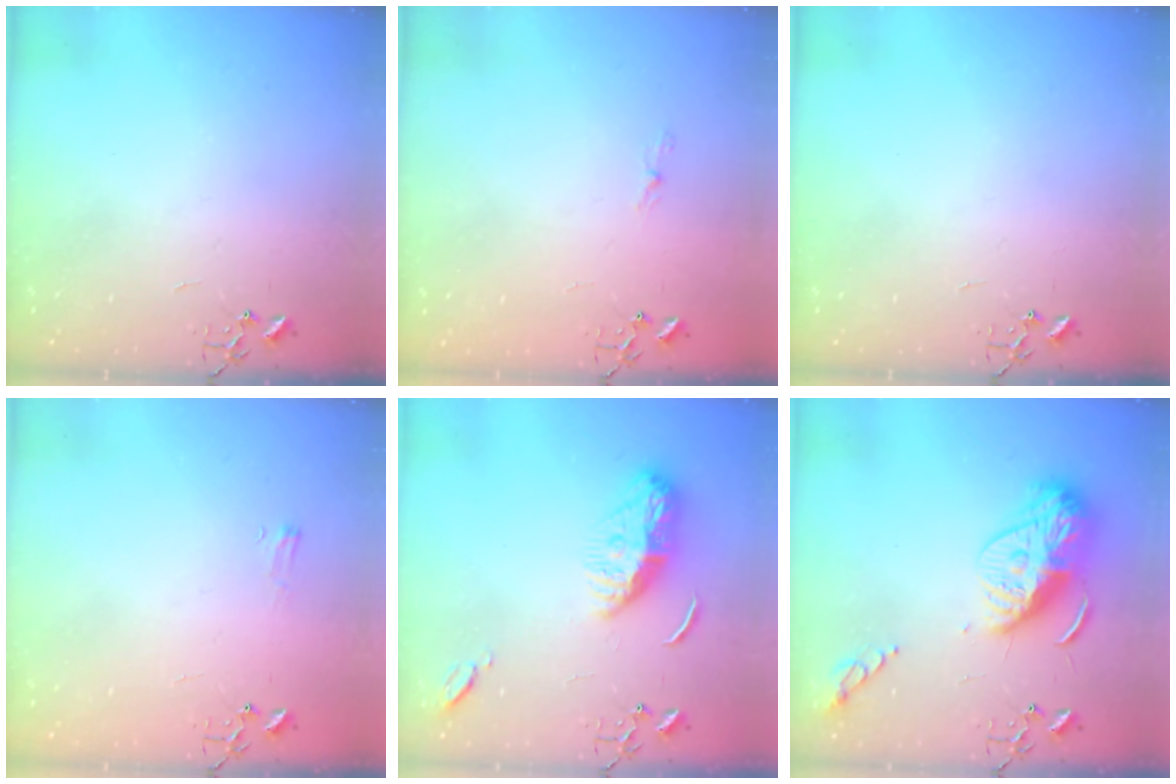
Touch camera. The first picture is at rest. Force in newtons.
{"total": 3.5, "press": 3.5, "slide": 0.3}
{"total": 0.0}
{"total": 4.4, "press": 4.3, "slide": 0.5}
{"total": 11.1, "press": 11.0, "slide": 1.0}
{"total": 16.7, "press": 16.7, "slide": 0.8}